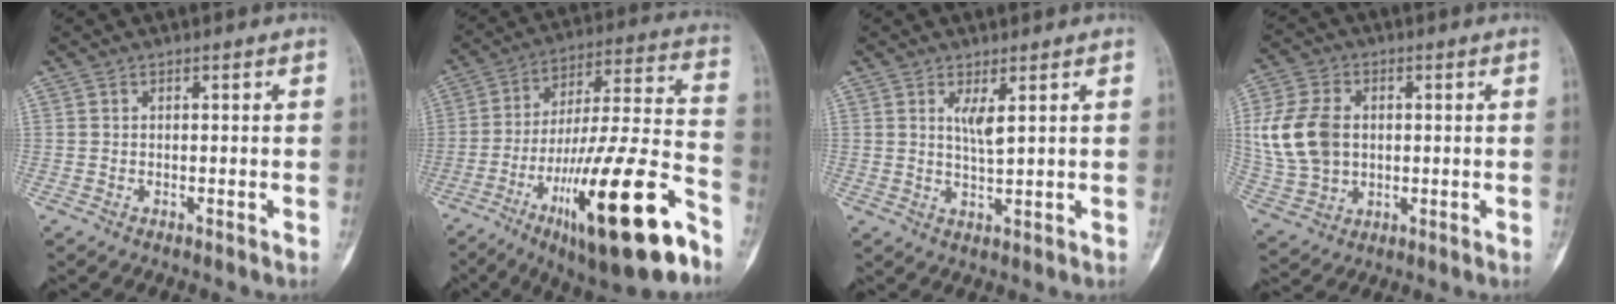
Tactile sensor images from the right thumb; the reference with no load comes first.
{"total": 26.8, "force": [-13.9, 5.4, 22.3], "torque": [-0.357, 0.056, -0.221]}
{"total": 3.0, "force": [1.4, 0.4, 2.7], "torque": [-0.052, -0.016, 0.031]}
{"total": 13.0, "force": [1.2, 9.5, 8.7], "torque": [-0.171, 0.004, 0.031]}